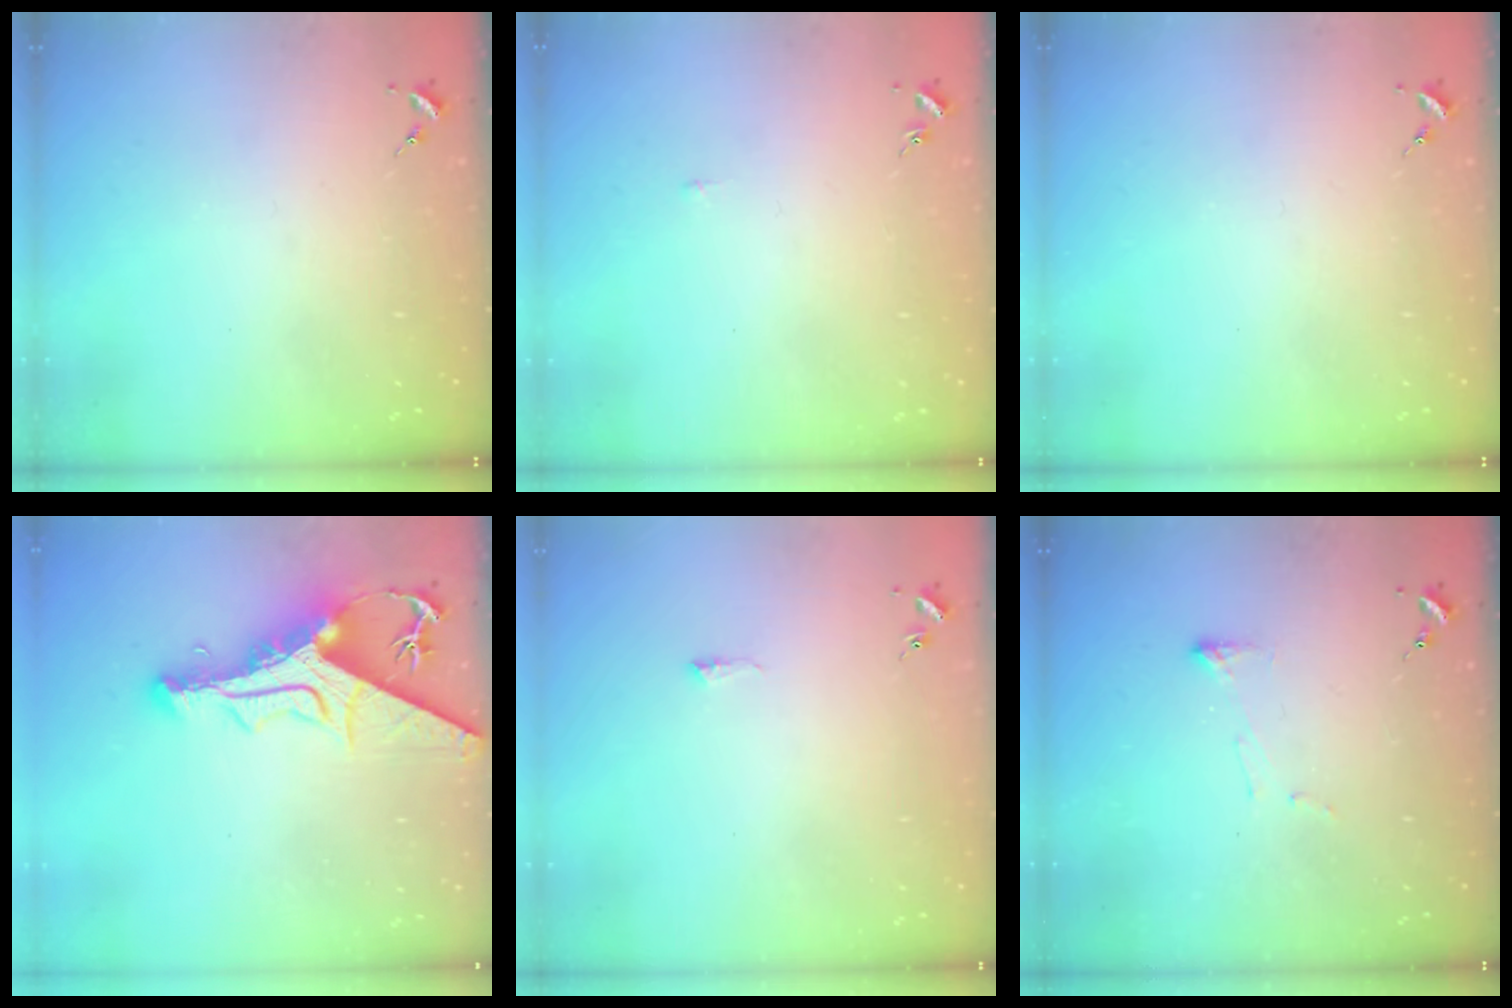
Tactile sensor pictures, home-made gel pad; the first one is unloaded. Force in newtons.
{"total": 2.6, "press": 2.6, "slide": 0.3}
{"total": 0.0}
{"total": 17.5, "press": 17.5, "slide": 1.6}
{"total": 4.8, "press": 4.7, "slide": 0.7}
{"total": 4.6, "press": 4.6, "slide": 0.4}